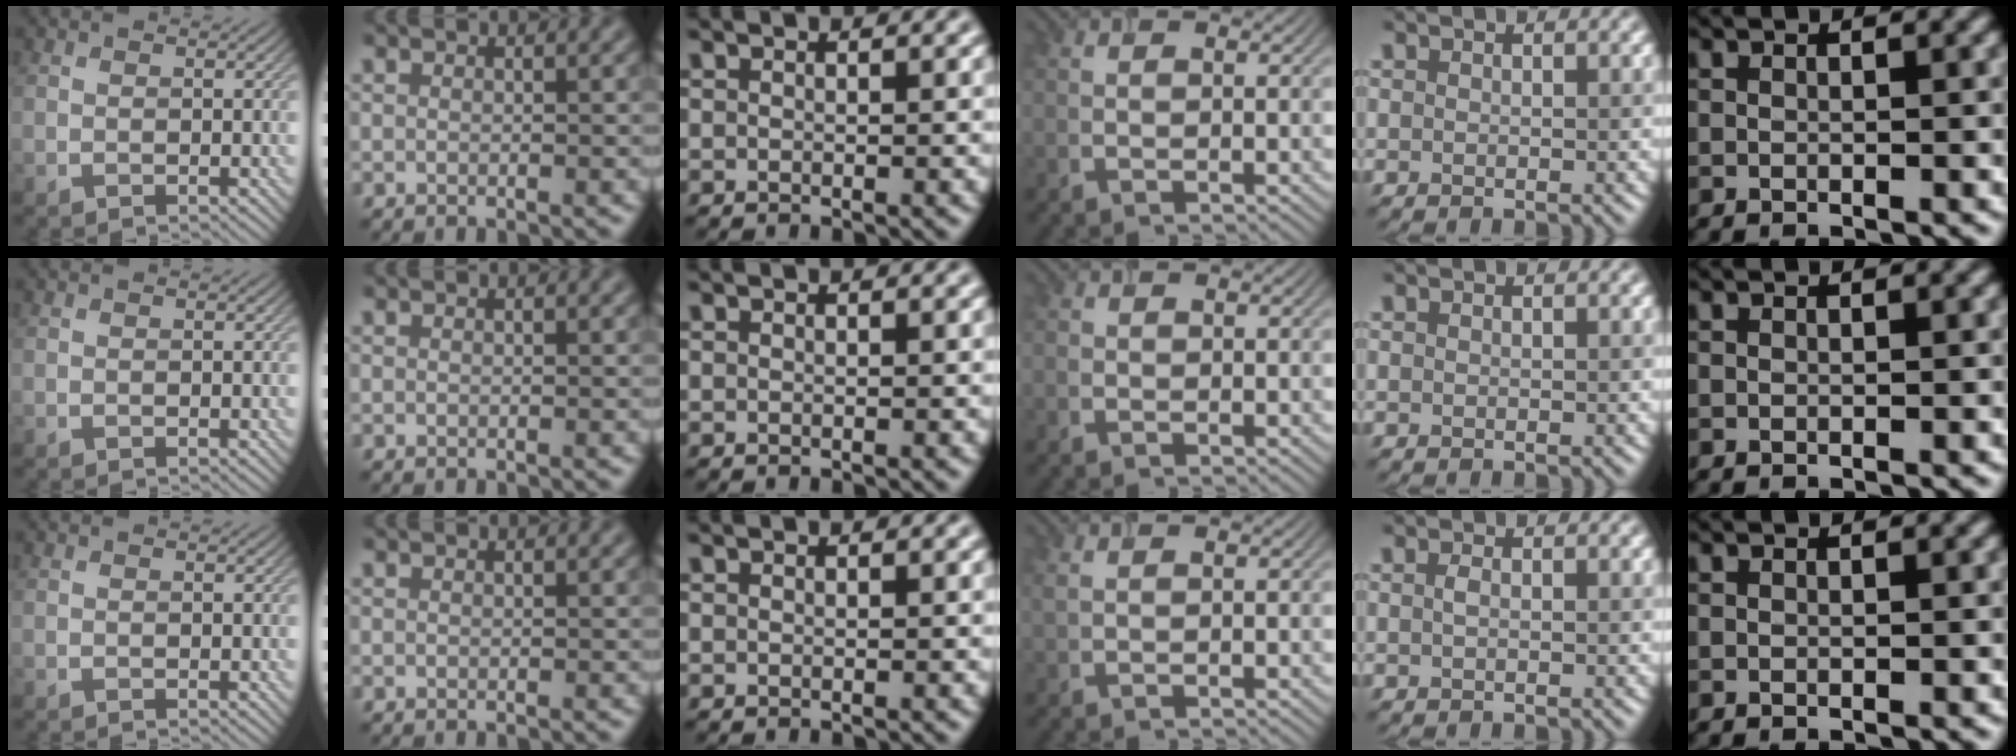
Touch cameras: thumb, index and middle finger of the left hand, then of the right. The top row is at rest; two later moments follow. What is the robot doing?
{"motion": "insert", "object": "airpods case & airpods"}